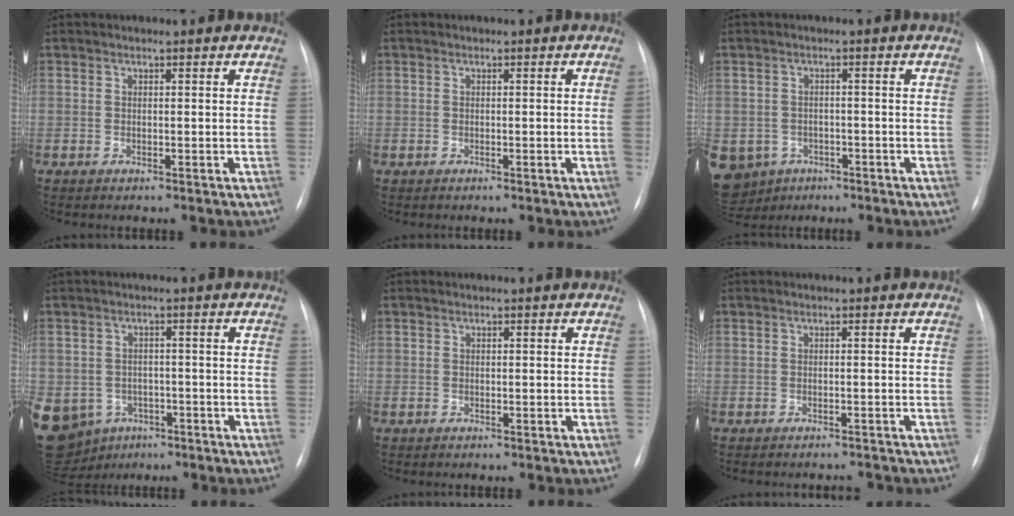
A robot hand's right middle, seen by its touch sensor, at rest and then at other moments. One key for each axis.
{"total": 0.8, "fx": -0.1, "fy": -0.2, "fz": 0.7, "tx": -0.012, "ty": 0.001, "tz": 0.002}
{"total": 10.6, "fx": -5.4, "fy": 8.8, "fz": 2.4, "tx": -0.080, "ty": 0.003, "tz": -0.068}
{"total": 18.5, "fx": -8.0, "fy": 15.1, "fz": 7.0, "tx": -0.221, "ty": 0.006, "tz": -0.102}
{"total": 0.0}
{"total": 3.3, "fx": -3.2, "fy": 0.6, "fz": 0.2, "tx": 0.004, "ty": -0.003, "tz": -0.037}